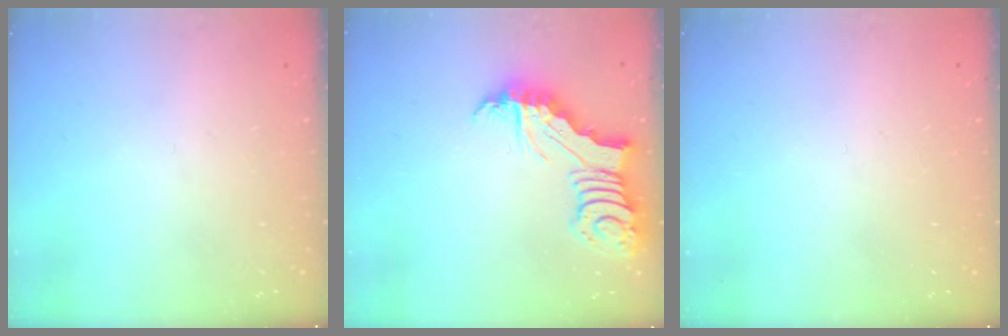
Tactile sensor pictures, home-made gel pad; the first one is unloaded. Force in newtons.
{"total": 5.6, "press": 5.5, "slide": 0.7}
{"total": 0.0}